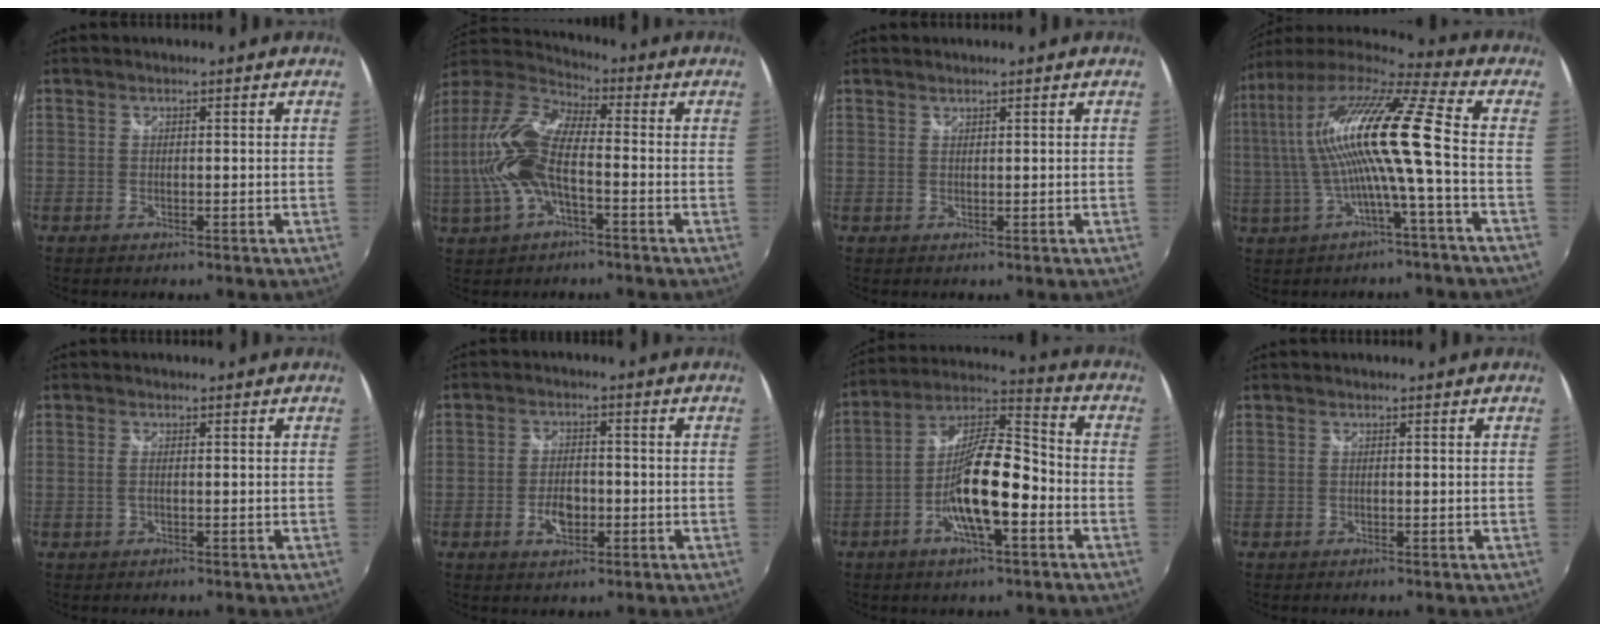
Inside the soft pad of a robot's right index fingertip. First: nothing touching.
{"total": 15.2, "force": [-2.4, 6.6, 13.4], "torque": [-0.278, 0.007, -0.052]}
{"total": 0.6, "force": [0.5, 0.1, 0.0], "torque": [0.002, 0.001, 0.011]}
{"total": 16.5, "force": [-0.7, 0.1, 16.5], "torque": [-0.290, 0.007, -0.016]}
{"total": 0.6, "force": [-0.1, 0.1, 0.6], "torque": [-0.013, 0.000, -0.003]}
{"total": 4.9, "force": [-1.7, 2.9, 3.6], "torque": [-0.072, 0.000, -0.027]}
{"total": 14.1, "force": [-4.9, 3.7, 12.7], "torque": [-0.242, 0.006, -0.091]}
{"total": 0.0}